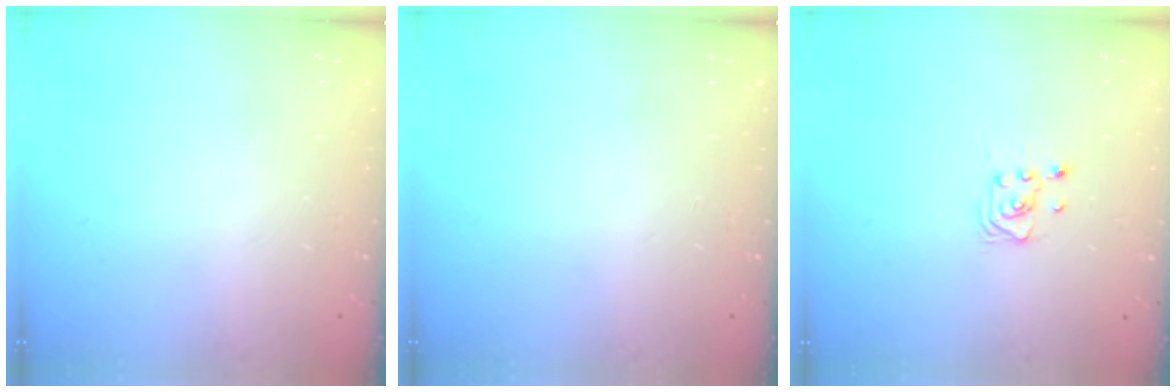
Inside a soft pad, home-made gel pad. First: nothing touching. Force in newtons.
{"total": 0.0}
{"total": 2.6, "press": 2.6, "slide": 0.3}